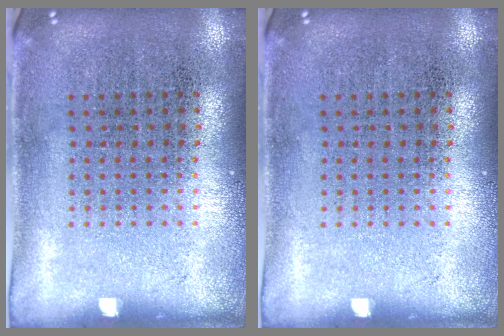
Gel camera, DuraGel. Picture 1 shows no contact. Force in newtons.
{"total": 0.0}